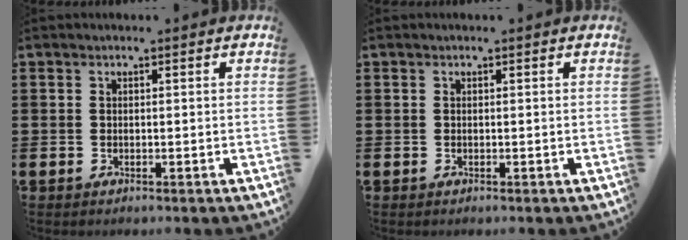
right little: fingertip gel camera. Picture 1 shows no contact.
{"total": 0.0}